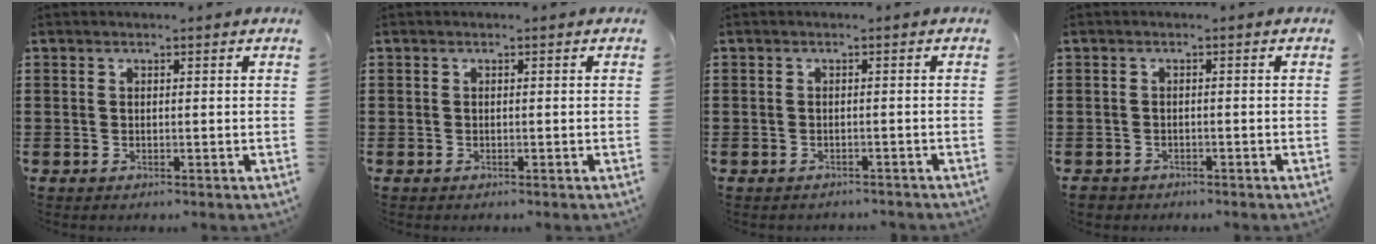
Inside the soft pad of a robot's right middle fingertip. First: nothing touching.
{"total": 0.0}
{"total": 1.0, "force": [-0.9, 0.3, -0.2], "torque": [0.002, 0.004, -0.022]}
{"total": 0.9, "force": [-0.8, 0.4, 0.0], "torque": [-0.003, 0.002, -0.019]}